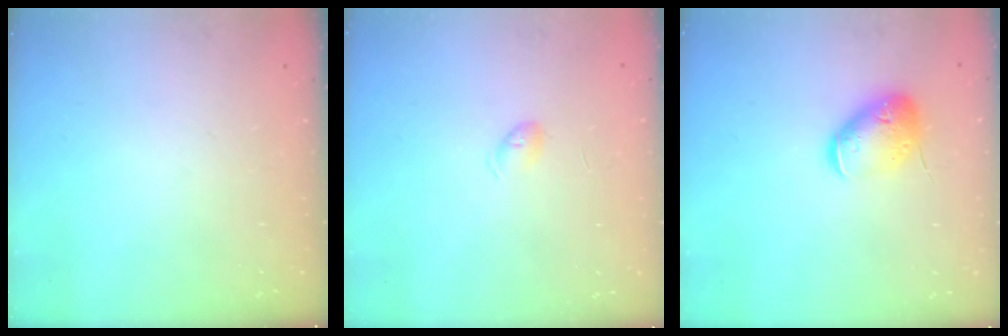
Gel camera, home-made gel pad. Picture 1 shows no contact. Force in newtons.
{"total": 4.0, "press": 4.0, "slide": 0.6}
{"total": 12.9, "press": 12.8, "slide": 1.7}